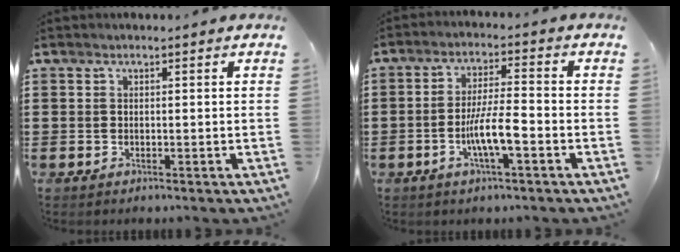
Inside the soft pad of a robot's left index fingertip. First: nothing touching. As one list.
[{"total": 6.8, "force": [-2.3, 1.2, 6.3], "torque": [-0.124, -0.002, -0.047]}]